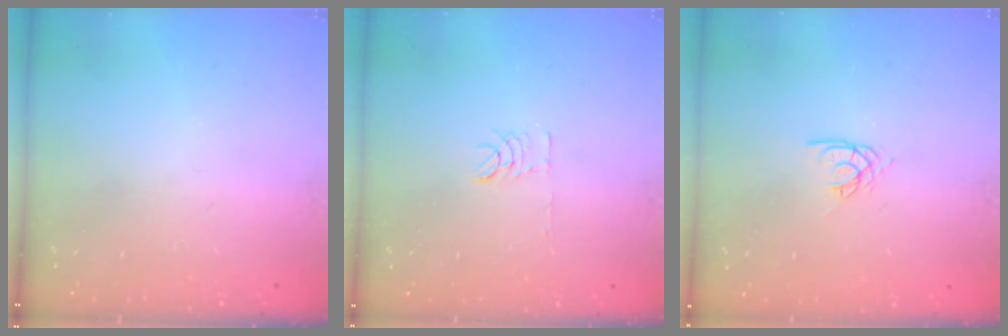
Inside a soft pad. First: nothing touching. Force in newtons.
{"total": 5.3, "press": 5.3, "slide": 0.3}
{"total": 4.5, "press": 4.5, "slide": 0.3}